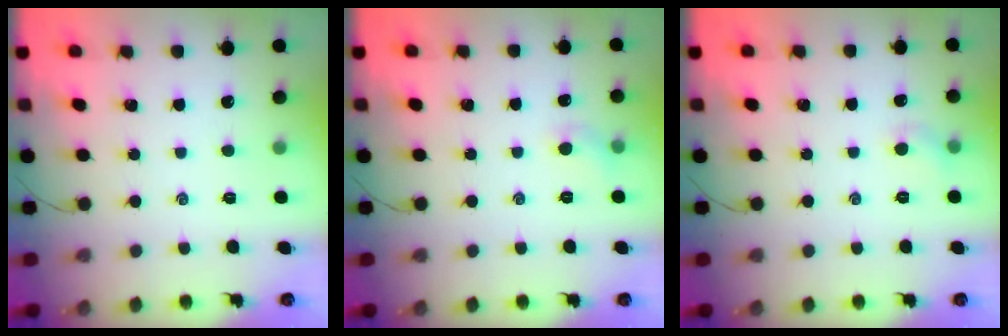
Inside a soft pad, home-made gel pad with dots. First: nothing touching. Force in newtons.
{"total": 4.8, "press": 4.6, "slide": 1.5}
{"total": 4.8, "press": 4.5, "slide": 1.5}